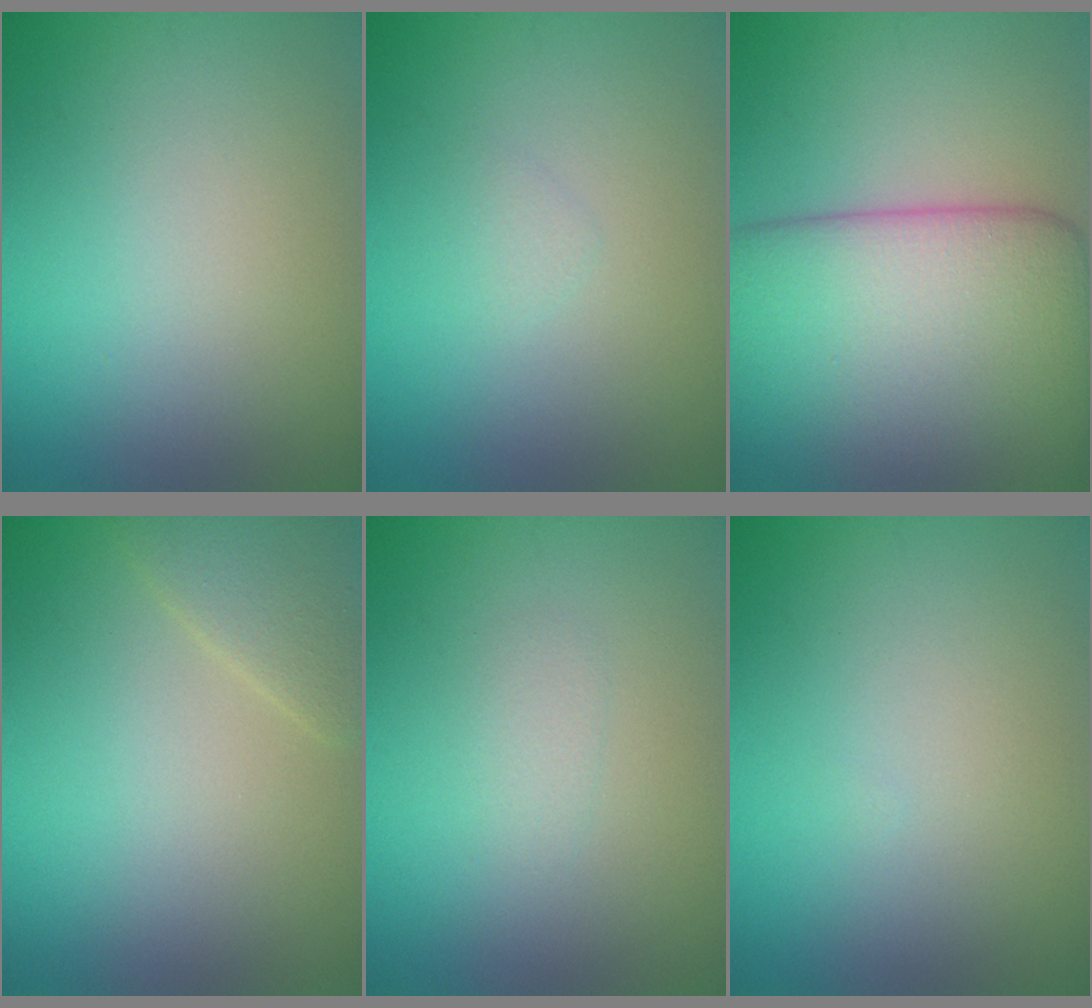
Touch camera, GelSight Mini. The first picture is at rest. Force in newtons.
{"total": 0.6, "press": 0.6, "slide": 0.0}
{"total": 14.5, "press": 14.5, "slide": 0.4}
{"total": 2.5, "press": 2.5, "slide": 0.2}
{"total": 1.0, "press": 1.0, "slide": 0.1}
{"total": 0.0}